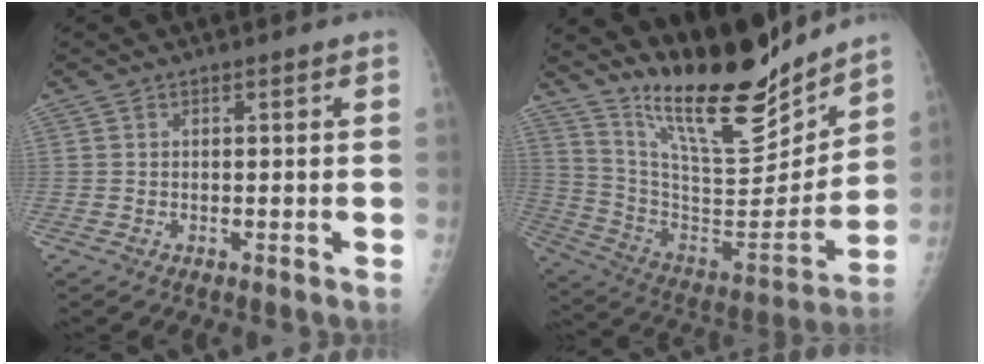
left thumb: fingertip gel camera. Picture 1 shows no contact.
{"total": 23.2, "force": [19.0, 5.6, 12.0], "torque": [-0.155, -0.115, 0.326]}